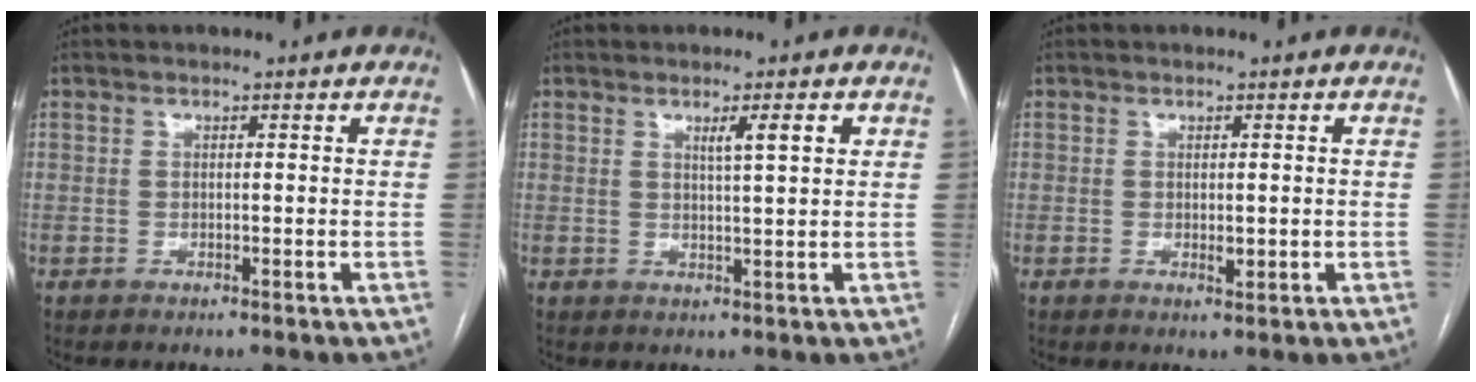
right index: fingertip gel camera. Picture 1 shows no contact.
{"total": 3.3, "force": [1.5, -0.1, 3.0], "torque": [-0.045, -0.001, 0.024]}
{"total": 1.7, "force": [-0.1, 0.9, 1.5], "torque": [-0.020, -0.004, 0.002]}